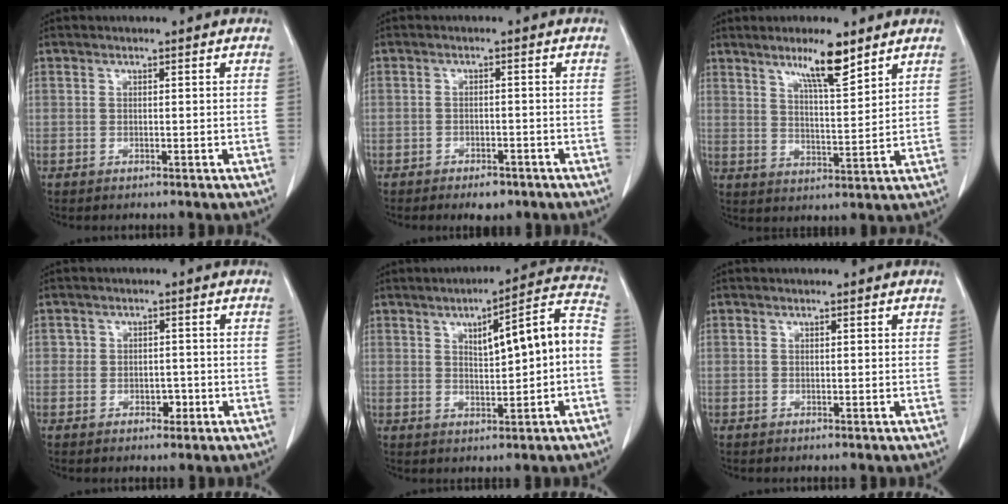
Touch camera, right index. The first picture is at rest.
{"total": 3.4, "force": [-2.4, 1.6, 1.9], "torque": [-0.027, 0.000, -0.028]}
{"total": 8.0, "force": [5.6, 0.9, 5.7], "torque": [-0.099, -0.005, 0.098]}
{"total": 2.4, "force": [-0.6, 1.9, 1.2], "torque": [-0.008, 0.005, -0.006]}
{"total": 11.2, "force": [0.5, 2.0, 11.0], "torque": [-0.150, 0.036, 0.011]}
{"total": 0.0}